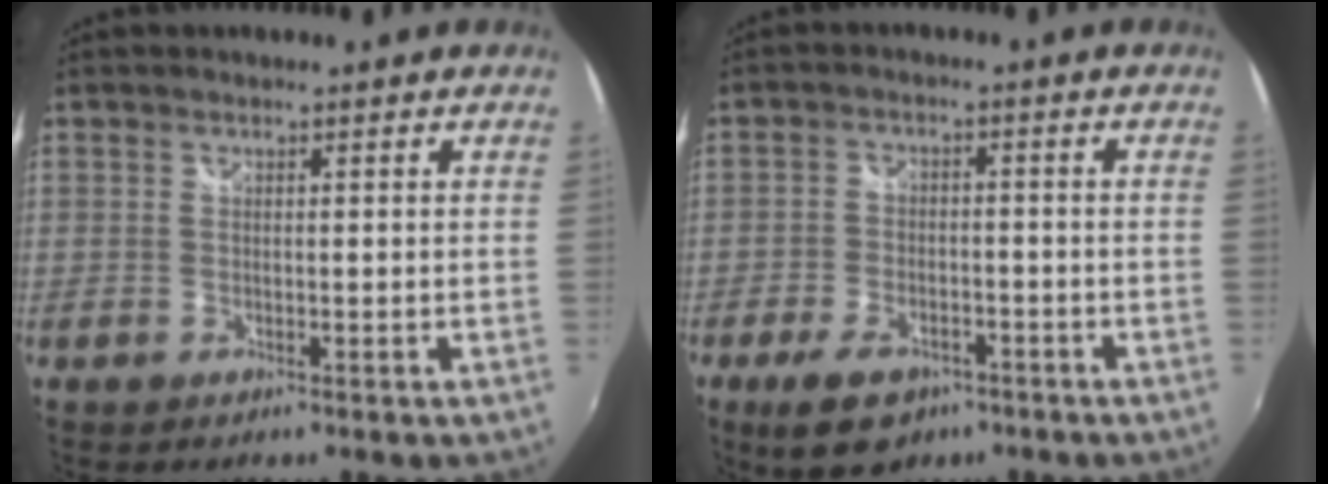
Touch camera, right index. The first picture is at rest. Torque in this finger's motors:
{"motor_torque": [0.78, -0.58, 0.41, 0.08]}